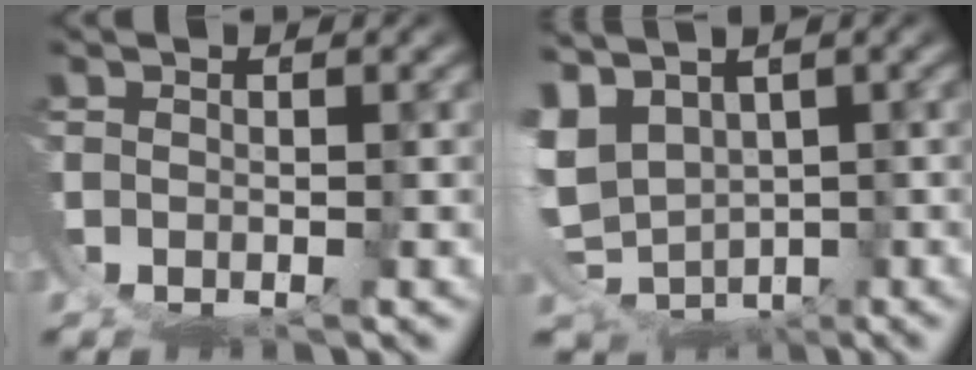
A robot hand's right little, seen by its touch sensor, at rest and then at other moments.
{"total": 8.4, "force": [-0.9, 7.0, 4.6], "torque": [-0.127, -0.052, 0.002]}